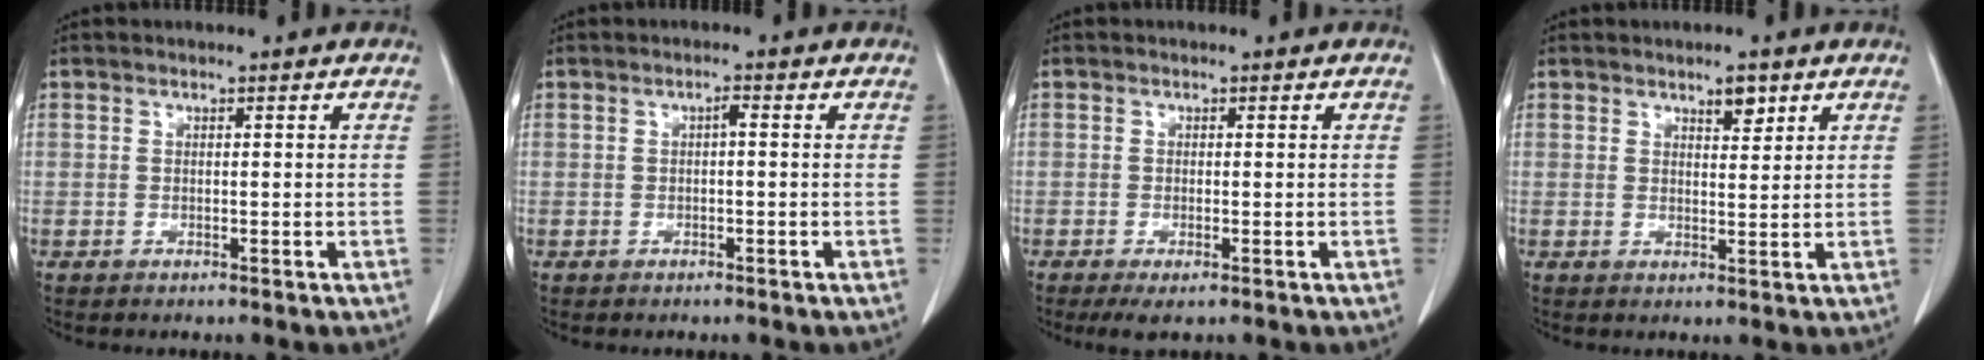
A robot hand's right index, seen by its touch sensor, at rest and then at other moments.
{"total": 1.0, "force": [0.0, 0.2, 1.0], "torque": [-0.015, 0.004, 0.000]}
{"total": 2.6, "force": [-1.3, 0.6, 2.1], "torque": [-0.037, -0.007, -0.019]}
{"total": 2.7, "force": [1.8, 0.9, 1.7], "torque": [-0.028, -0.003, 0.031]}